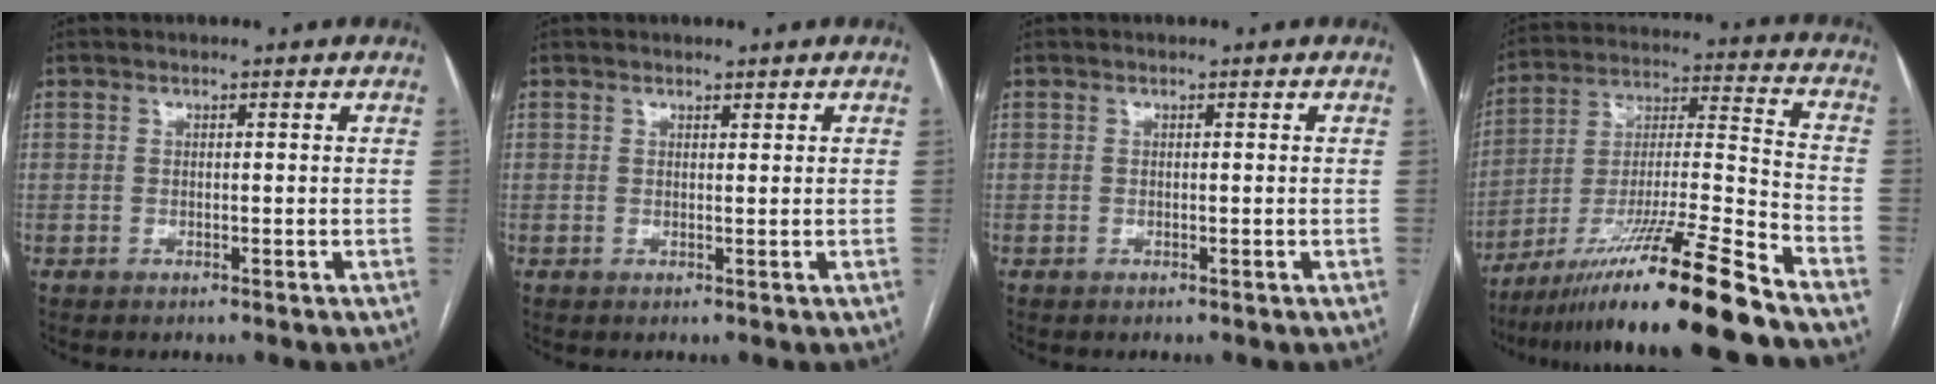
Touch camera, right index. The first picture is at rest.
{"total": 0.7, "force": [0.6, 0.1, 0.2], "torque": [-0.006, -0.002, 0.011]}
{"total": 0.0}
{"total": 19.8, "force": [-15.3, -2.0, 12.3], "torque": [-0.228, -0.021, -0.270]}